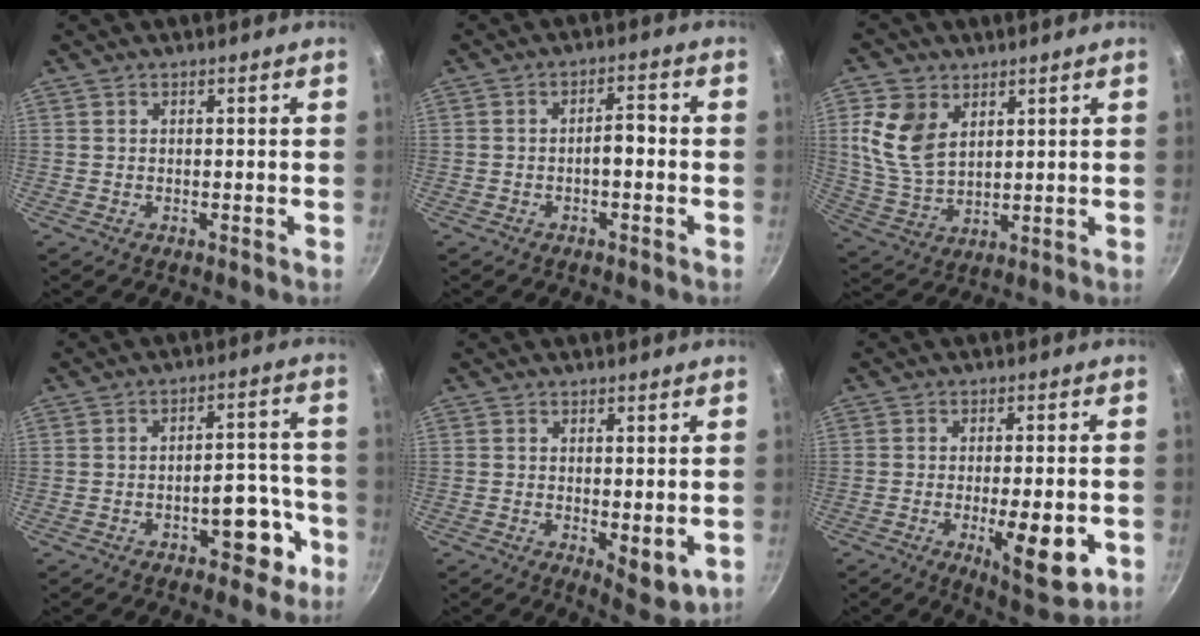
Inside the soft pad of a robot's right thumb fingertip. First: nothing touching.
{"total": 3.4, "force": [-1.1, 1.4, 2.9], "torque": [-0.038, 0.021, -0.018]}
{"total": 10.1, "force": [4.1, 6.0, 7.0], "torque": [-0.138, -0.019, 0.091]}
{"total": 9.2, "force": [-4.4, 4.9, 6.4], "torque": [-0.044, 0.047, -0.050]}
{"total": 5.9, "force": [-0.3, 2.6, 5.3], "torque": [-0.063, -0.015, 0.003]}
{"total": 11.5, "force": [-3.6, 3.6, 10.3], "torque": [-0.133, 0.000, -0.042]}